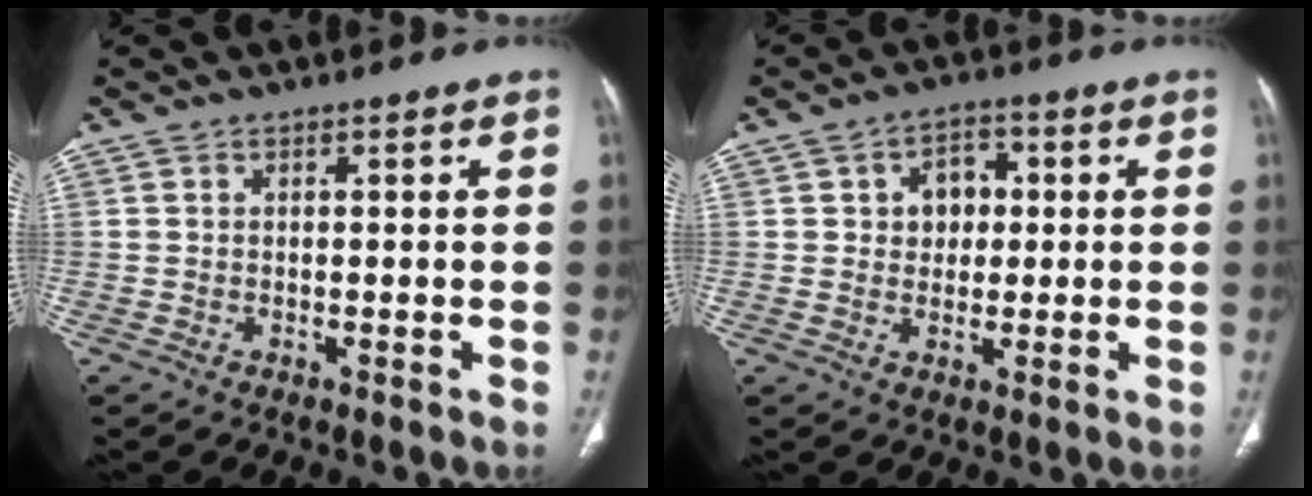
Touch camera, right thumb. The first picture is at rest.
{"total": 6.0, "force": [1.1, 4.7, 3.6], "torque": [-0.024, 0.006, 0.014]}